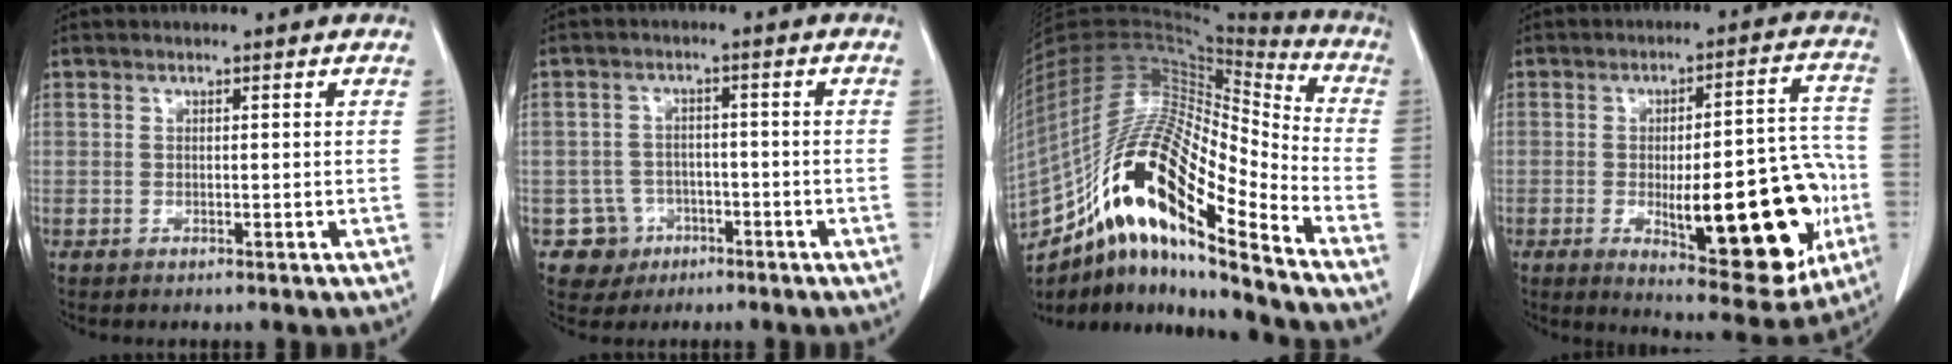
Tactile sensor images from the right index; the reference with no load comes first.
{"total": 4.8, "force": [-2.1, 4.3, -0.2], "torque": [0.009, 0.013, -0.027]}
{"total": 26.0, "force": [-15.5, 5.2, 20.3], "torque": [-0.407, -0.006, -0.278]}
{"total": 21.2, "force": [-5.3, 6.4, 19.5], "torque": [-0.205, 0.015, -0.051]}